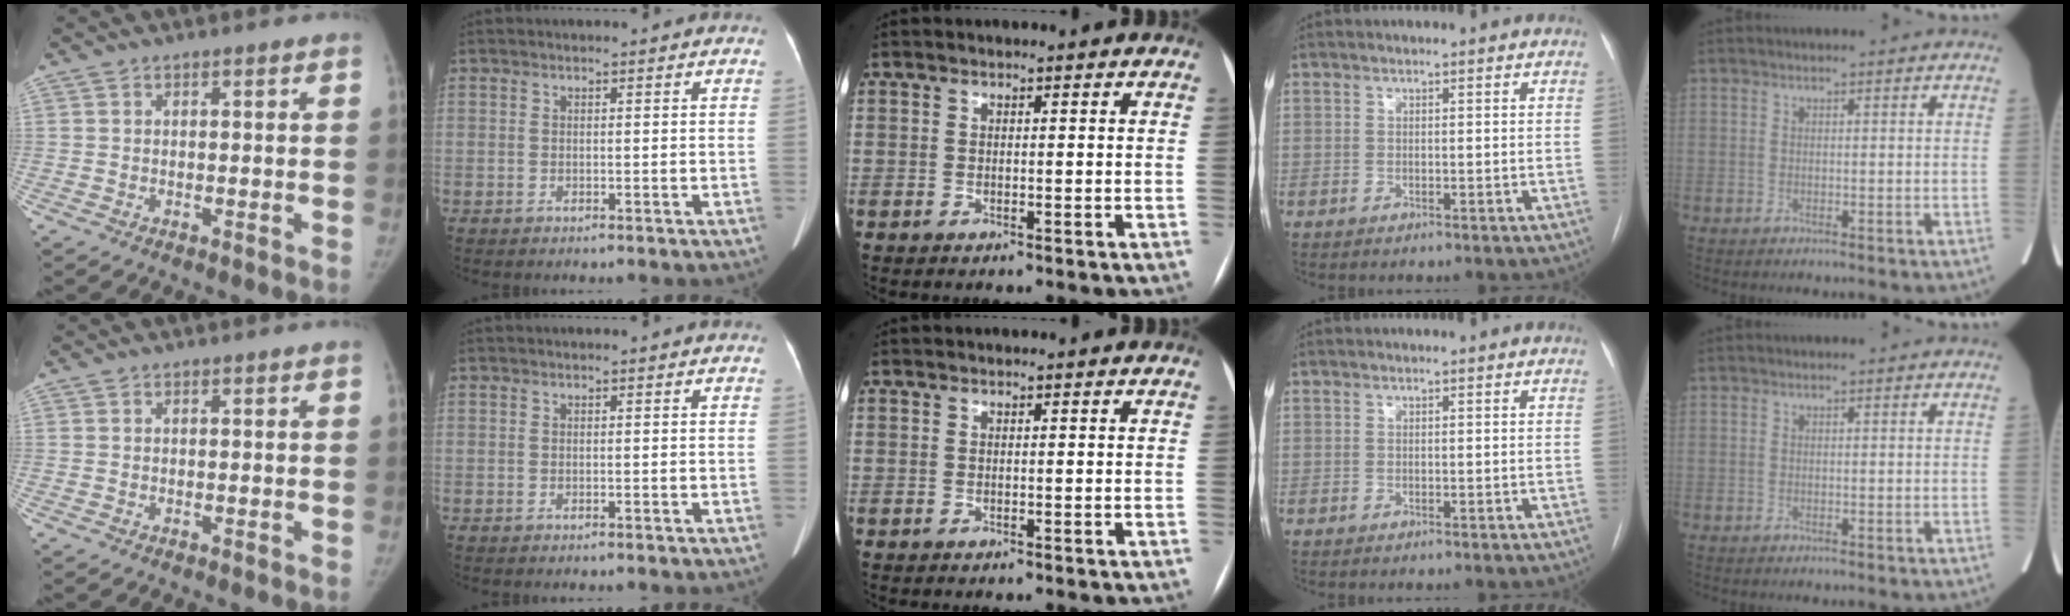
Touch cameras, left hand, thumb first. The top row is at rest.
{}